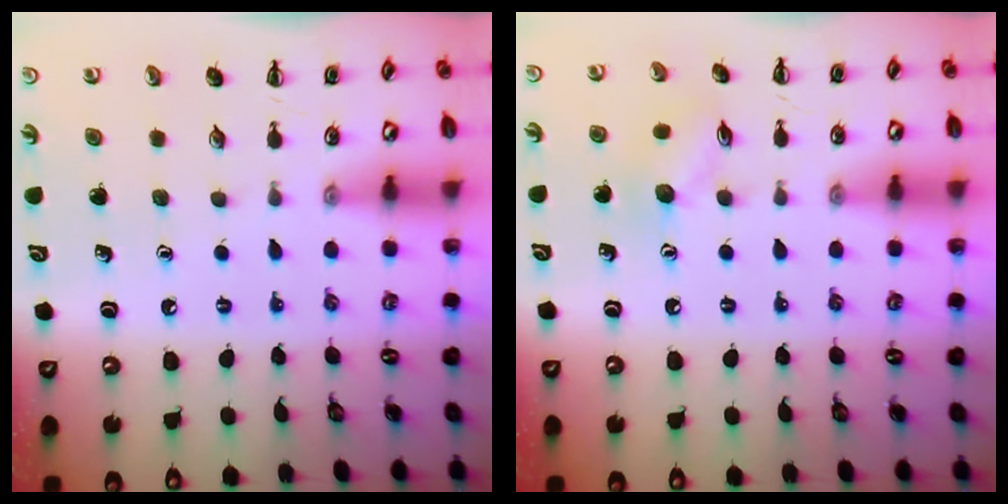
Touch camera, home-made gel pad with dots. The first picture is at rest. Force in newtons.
{"total": 7.3, "press": 7.3, "slide": 0.9}